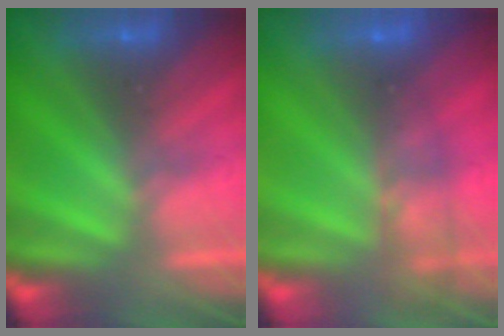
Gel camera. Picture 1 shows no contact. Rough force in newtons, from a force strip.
{"total": 9.7}